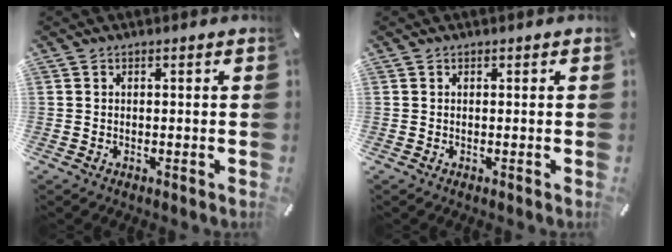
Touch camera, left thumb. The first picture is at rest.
{"total": 0.0}